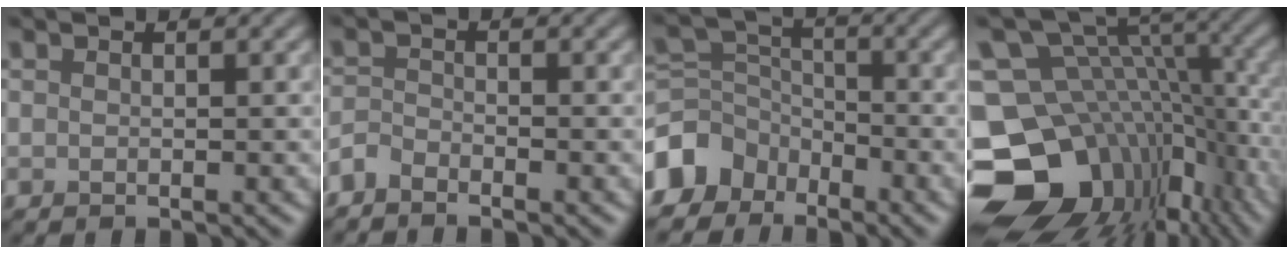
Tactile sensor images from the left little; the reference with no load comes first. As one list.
[{"total": 1.8, "force": [-1.7, 0.5, 0.4], "torque": [-0.009, 0.000, -0.042]}, {"total": 6.5, "force": [-4.3, 4.4, 1.9], "torque": [-0.033, 0.003, -0.099]}, {"total": 17.0, "force": [-6.3, 12.6, 9.5], "torque": [-0.170, 0.019, -0.074]}]